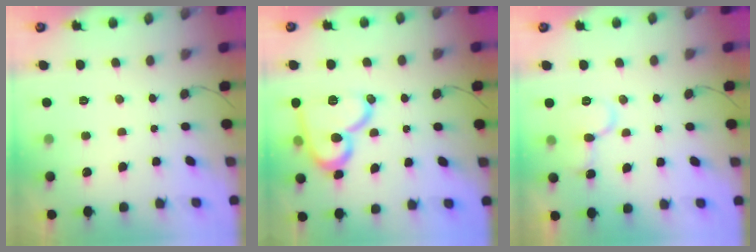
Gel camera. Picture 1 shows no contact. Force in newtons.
{"total": 16.1, "press": 16.0, "slide": 1.0}
{"total": 9.5, "press": 9.5, "slide": 1.1}